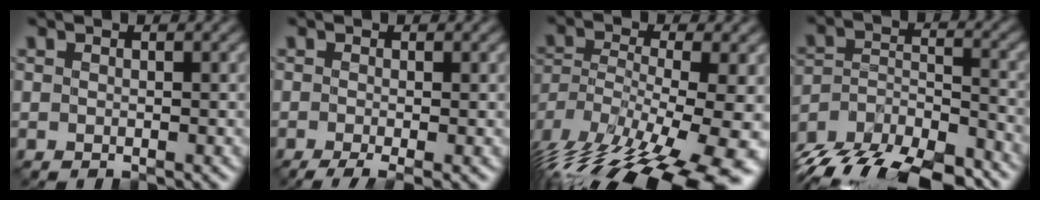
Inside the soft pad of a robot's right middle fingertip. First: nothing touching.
{"total": 3.3, "force": [-1.6, 0.9, 2.7], "torque": [-0.046, -0.011, -0.030]}
{"total": 18.2, "force": [-11.2, 6.6, 12.7], "torque": [-0.227, -0.016, -0.157]}
{"total": 14.8, "force": [-12.4, 5.8, 5.5], "torque": [-0.094, -0.008, -0.183]}